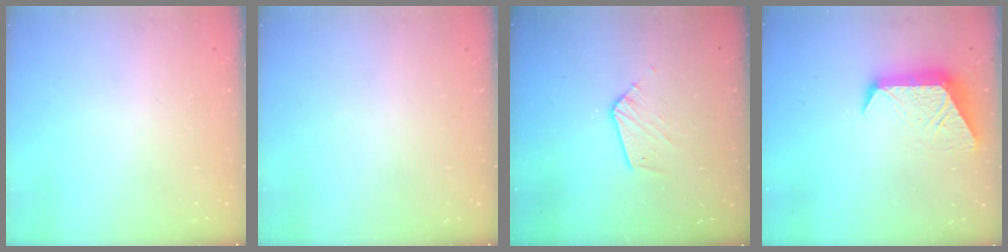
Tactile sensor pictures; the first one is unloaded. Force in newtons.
{"total": 0.0}
{"total": 7.6, "press": 7.6, "slide": 0.7}
{"total": 11.4, "press": 11.3, "slide": 1.0}